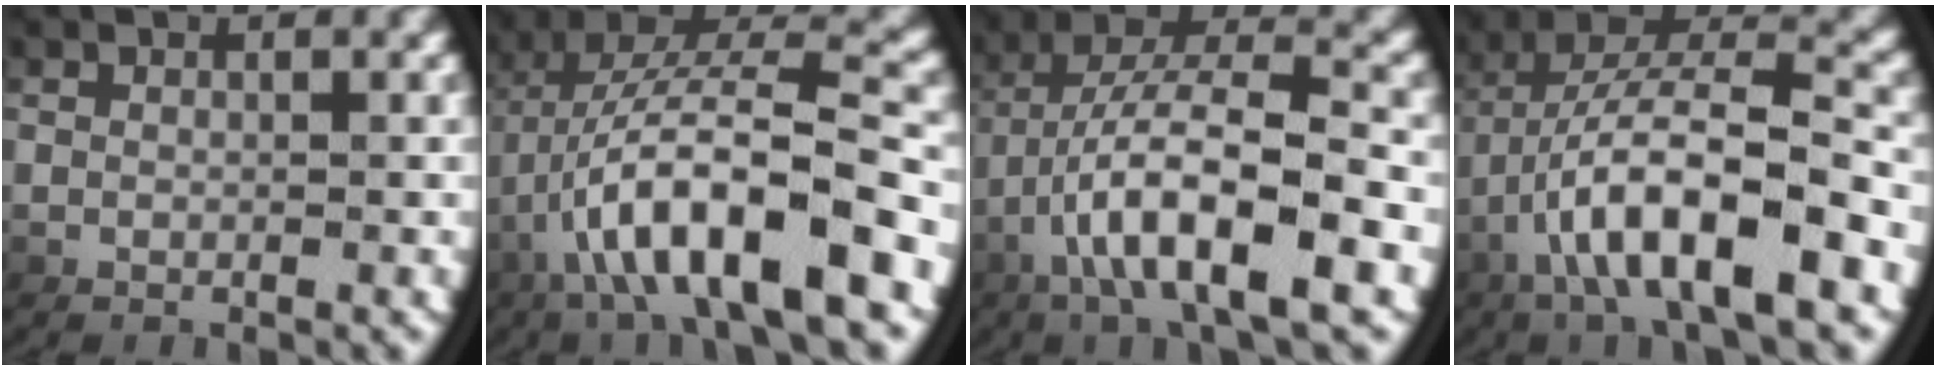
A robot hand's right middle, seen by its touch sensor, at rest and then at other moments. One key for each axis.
{"total": 7.9, "fx": -1.7, "fy": 2.1, "fz": 7.4, "tx": -0.125, "ty": 0.002, "tz": -0.020}
{"total": 7.5, "fx": -1.0, "fy": 2.3, "fz": 7.0, "tx": -0.131, "ty": -0.003, "tz": -0.010}
{"total": 7.2, "fx": -1.7, "fy": 2.2, "fz": 6.6, "tx": -0.118, "ty": -0.002, "tz": -0.018}